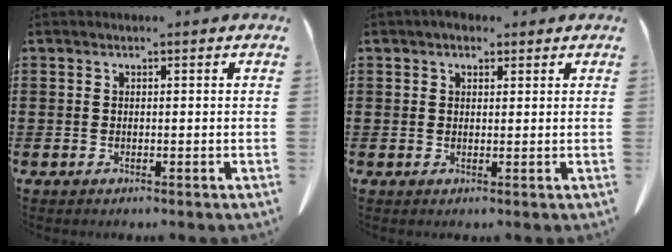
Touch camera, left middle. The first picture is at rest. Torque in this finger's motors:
{"motor_torque": [1.75, -0.08, 0.33, 0.12]}